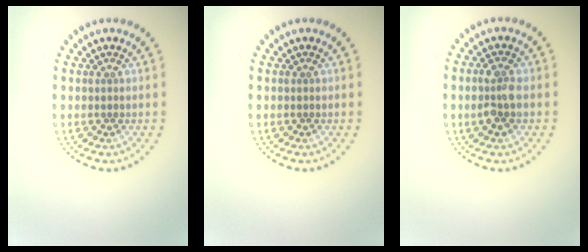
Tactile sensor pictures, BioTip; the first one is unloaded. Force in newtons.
{"total": 0.0}
{"total": 2.7, "press": 2.7, "slide": 0.2}